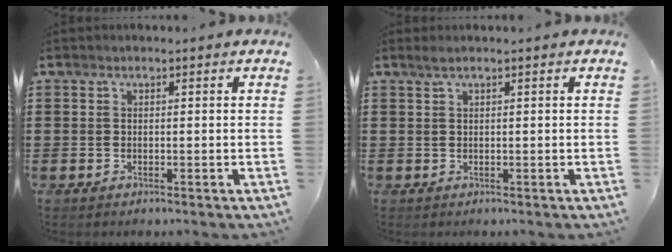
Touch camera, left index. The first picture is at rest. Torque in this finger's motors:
{"motor_torque": [0.15, 0.33, 0.04, 0.02]}